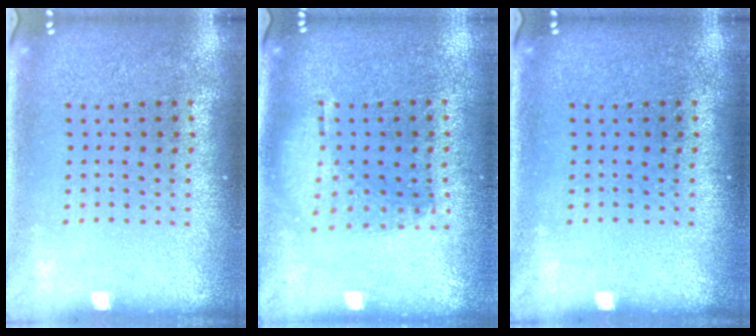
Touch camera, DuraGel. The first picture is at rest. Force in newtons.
{"total": 1.1, "press": 1.0, "slide": 0.4}
{"total": 0.0}